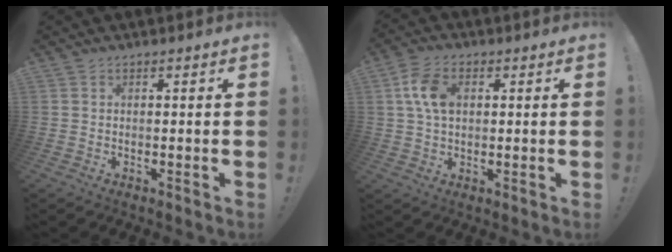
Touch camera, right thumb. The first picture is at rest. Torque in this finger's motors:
{"motor_torque": [0.32, 0.45, 0.98, 0.02, 0.07]}